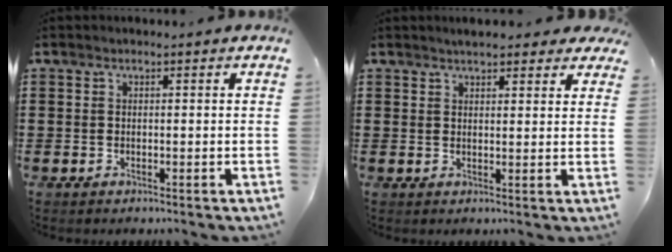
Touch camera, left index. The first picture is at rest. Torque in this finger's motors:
{"motor_torque": [1.65, -0.48, 0.49, 0.00]}